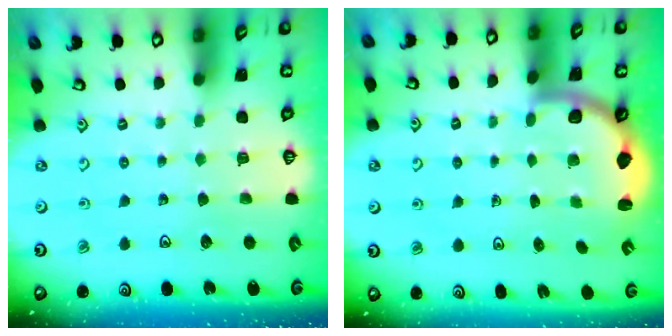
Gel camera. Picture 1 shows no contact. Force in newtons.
{"total": 2.4, "press": 2.3, "slide": 0.6}